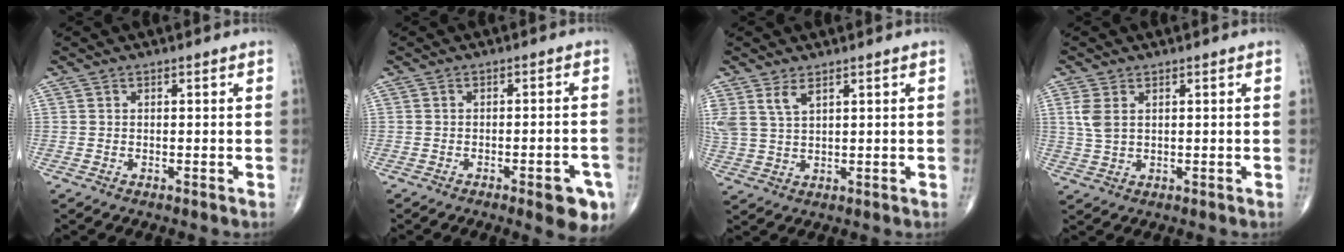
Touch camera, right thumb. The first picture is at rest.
{"total": 7.1, "force": [-3.7, 2.0, 5.7], "torque": [-0.052, 0.013, -0.042]}
{"total": 4.9, "force": [2.9, 2.2, 3.3], "torque": [-0.075, -0.007, 0.070]}
{"total": 4.0, "force": [1.3, 2.4, 2.9], "torque": [-0.070, 0.001, 0.032]}